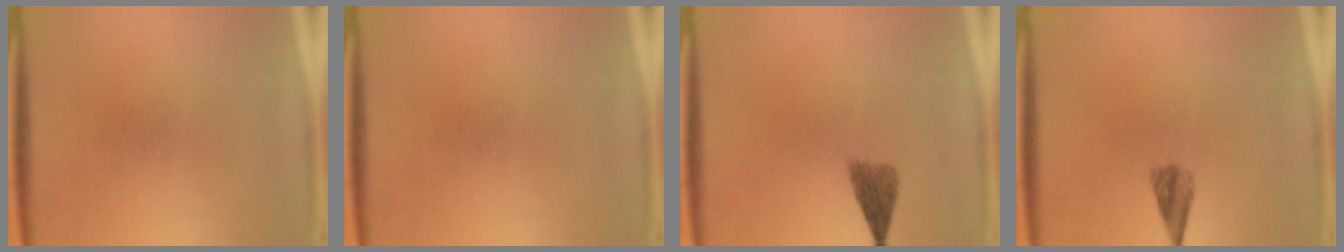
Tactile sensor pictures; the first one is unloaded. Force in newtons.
{"total": 0.0}
{"total": 2.9}
{"total": 2.5}